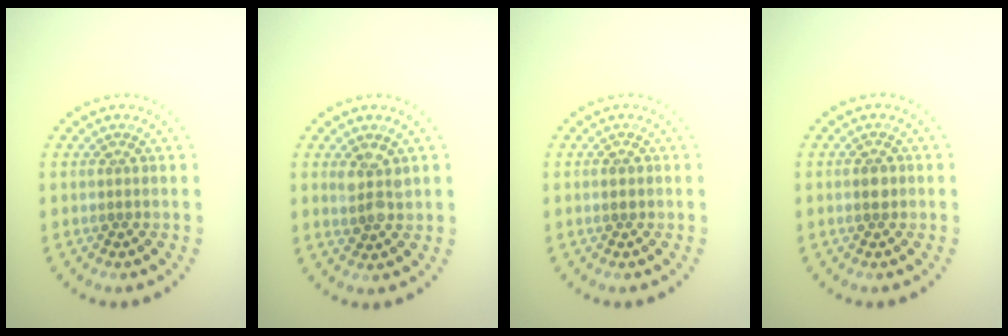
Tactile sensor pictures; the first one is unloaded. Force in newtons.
{"total": 2.3, "press": 2.1, "slide": 0.8}
{"total": 1.1, "press": 1.1, "slide": 0.1}
{"total": 1.4, "press": 1.4, "slide": 0.1}